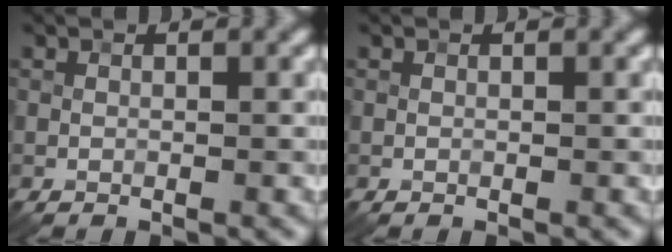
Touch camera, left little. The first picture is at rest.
{"total": 0.0}